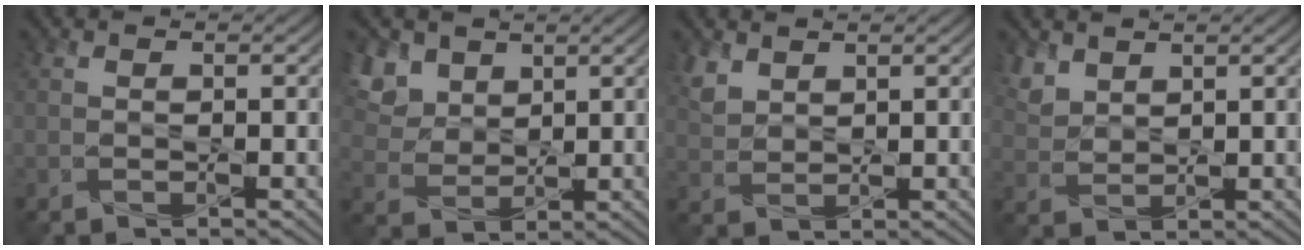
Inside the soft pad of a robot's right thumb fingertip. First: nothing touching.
{"total": 8.5, "force": [4.6, 5.7, 4.4], "torque": [-0.159, 0.004, 0.098]}
{"total": 3.0, "force": [2.1, 1.7, 1.3], "torque": [-0.038, -0.001, 0.051]}
{"total": 3.6, "force": [2.6, 2.0, 1.5], "torque": [-0.046, -0.001, 0.060]}